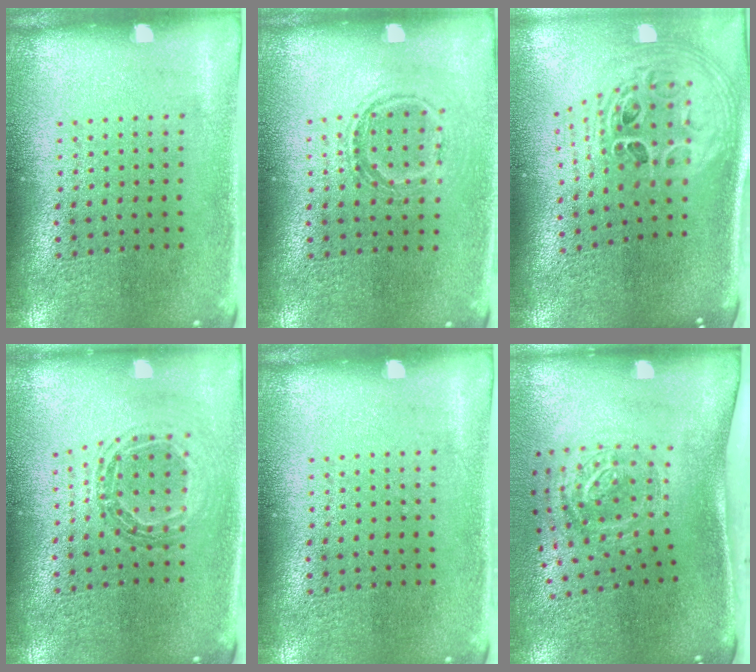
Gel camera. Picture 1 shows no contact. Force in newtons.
{"total": 1.2, "press": 1.1, "slide": 0.6}
{"total": 2.5, "press": 1.8, "slide": 1.7}
{"total": 0.9, "press": 0.9, "slide": 0.1}
{"total": 0.0}
{"total": 1.9, "press": 1.2, "slide": 1.4}